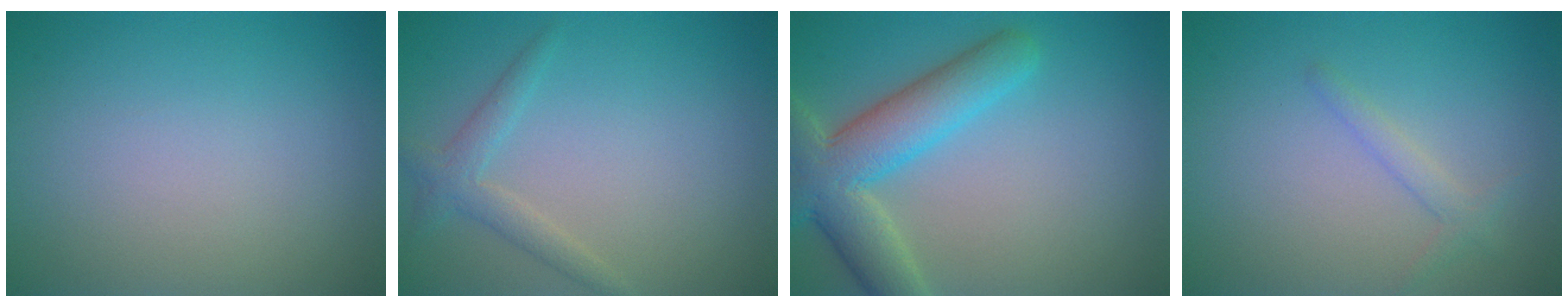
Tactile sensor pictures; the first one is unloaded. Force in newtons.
{"total": 2.0, "press": 2.0, "slide": 0.1}
{"total": 7.2, "press": 7.2, "slide": 0.5}
{"total": 1.4, "press": 1.4, "slide": 0.0}